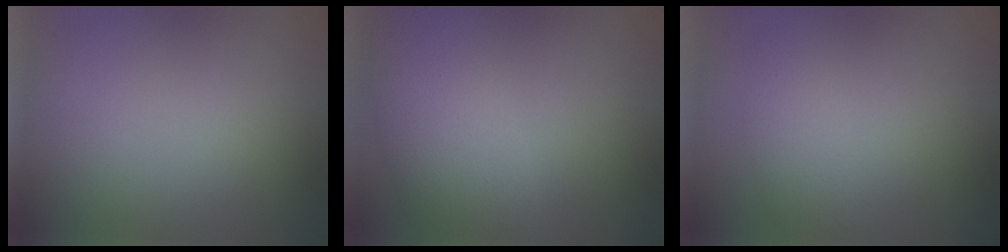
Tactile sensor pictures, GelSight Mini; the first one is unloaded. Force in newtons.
{"total": 6.3, "press": 6.3, "slide": 0.1}
{"total": 2.1, "press": 2.1, "slide": 0.1}